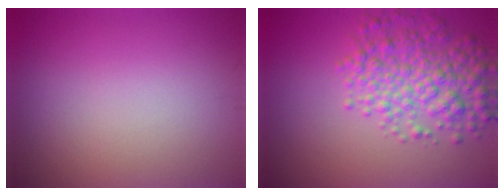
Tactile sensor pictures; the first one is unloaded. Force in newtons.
{"total": 5.5, "press": 5.5, "slide": 0.2}